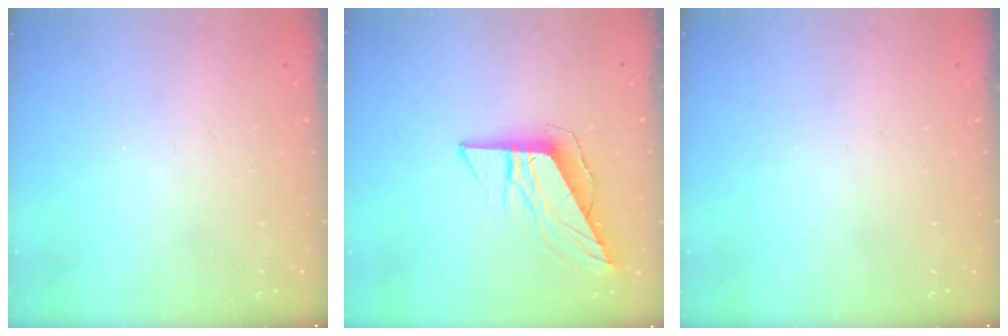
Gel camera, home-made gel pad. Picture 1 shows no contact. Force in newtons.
{"total": 8.7, "press": 8.7, "slide": 0.3}
{"total": 0.0}